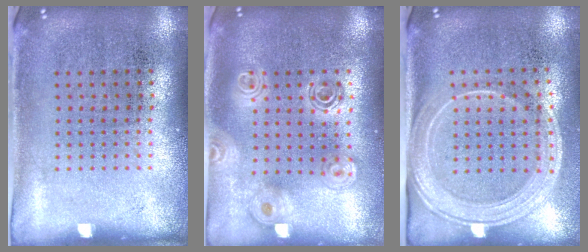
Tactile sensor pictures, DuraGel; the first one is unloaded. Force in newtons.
{"total": 1.8, "press": 1.6, "slide": 0.9}
{"total": 2.1, "press": 1.8, "slide": 1.1}